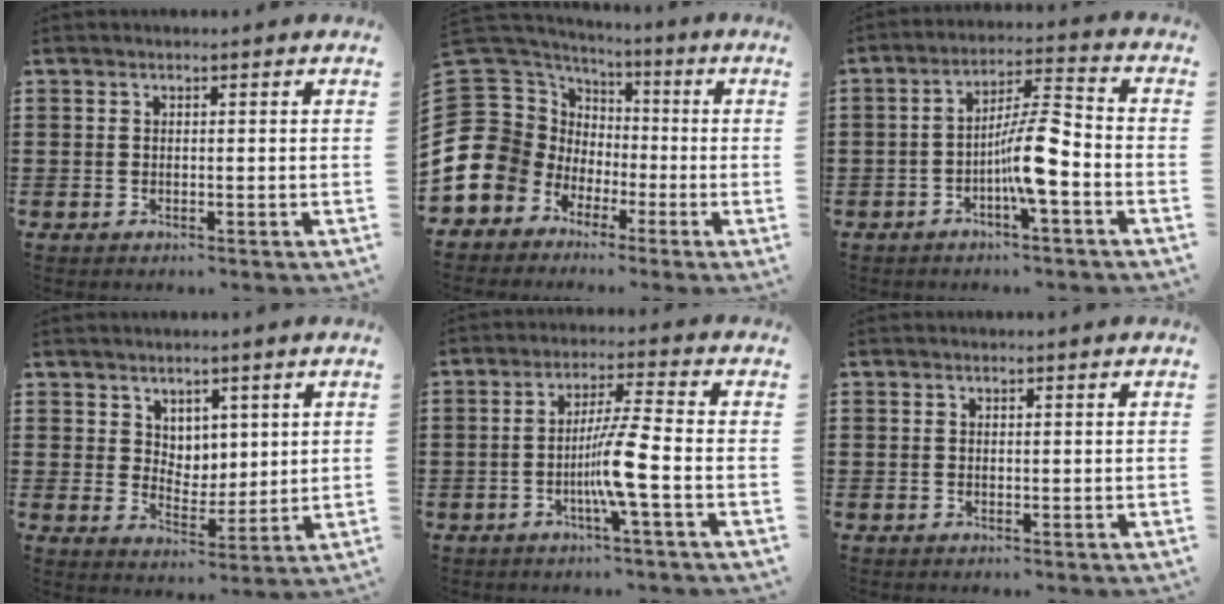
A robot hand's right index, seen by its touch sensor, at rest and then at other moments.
{"total": 13.7, "force": [-4.3, 12.5, 3.9], "torque": [-0.148, -0.010, -0.071]}
{"total": 8.7, "force": [-2.9, 1.4, 8.1], "torque": [-0.150, 0.005, -0.054]}
{"total": 4.4, "force": [3.2, 3.0, 0.1], "torque": [-0.020, -0.001, 0.061]}
{"total": 7.3, "force": [-2.4, -0.5, 6.9], "torque": [-0.131, -0.012, -0.048]}
{"total": 0.0}